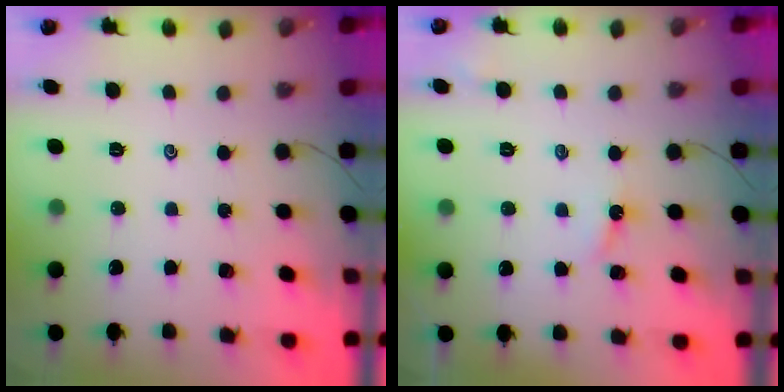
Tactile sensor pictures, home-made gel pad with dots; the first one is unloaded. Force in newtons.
{"total": 2.6, "press": 2.6, "slide": 0.3}